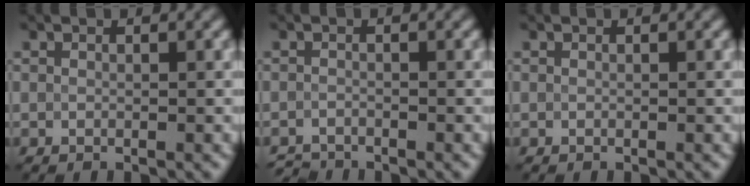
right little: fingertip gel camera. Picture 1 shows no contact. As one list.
[{"total": 1.4, "force": [-1.4, 0.1, 0.0], "torque": [0.003, -0.004, -0.029]}, {"total": 0.0}]